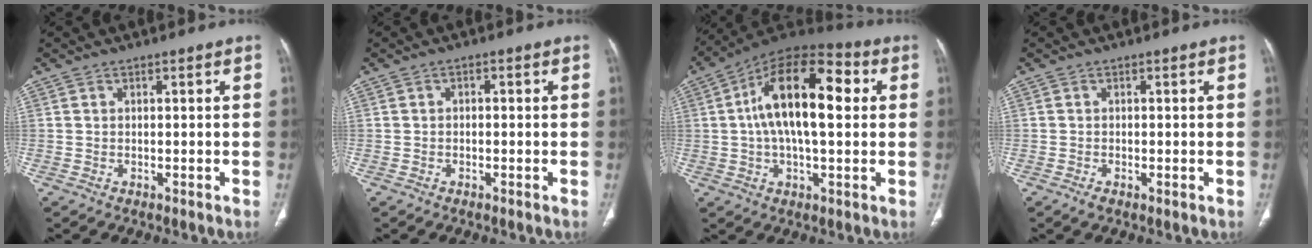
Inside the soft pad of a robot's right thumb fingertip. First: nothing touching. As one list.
[{"total": 0.9, "force": [-0.2, 0.7, 0.5], "torque": [-0.004, 0.005, -0.007]}, {"total": 19.2, "force": [2.9, 8.9, 16.8], "torque": [-0.267, 0.031, 0.036]}, {"total": 1.4, "force": [-0.5, 0.6, 1.1], "torque": [-0.026, -0.002, -0.010]}]